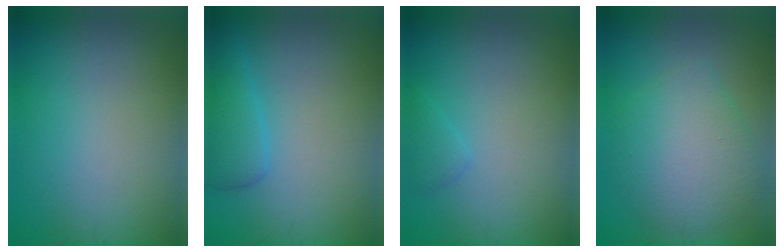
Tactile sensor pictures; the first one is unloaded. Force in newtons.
{"total": 2.6, "press": 2.6, "slide": 0.2}
{"total": 1.0, "press": 1.0, "slide": 0.1}
{"total": 6.0, "press": 6.0, "slide": 0.2}